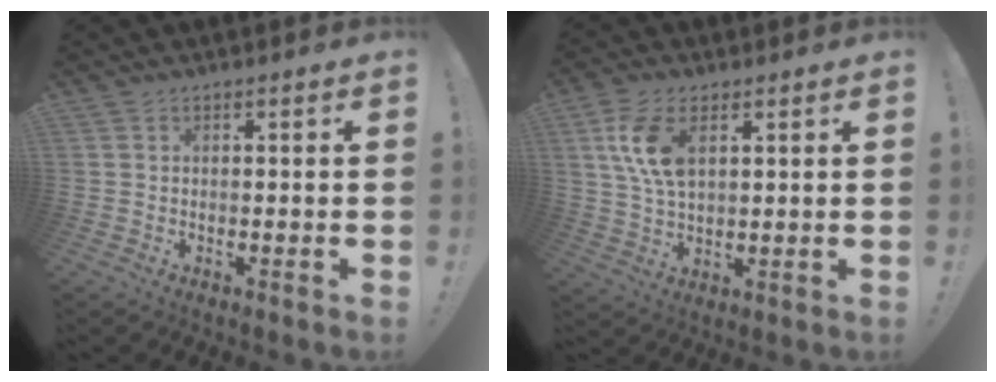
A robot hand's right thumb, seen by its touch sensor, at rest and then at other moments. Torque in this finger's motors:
{"motor_torque": [0.22, 0.39, 1.00, 0.23, 0.15]}